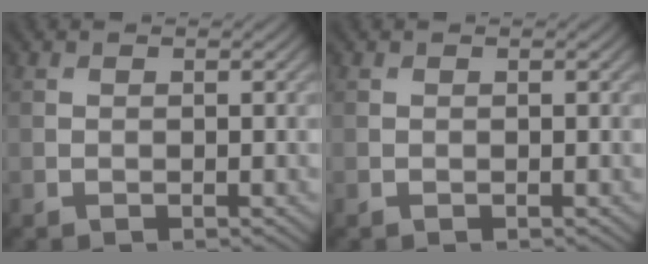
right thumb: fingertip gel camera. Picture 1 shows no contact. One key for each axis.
{"total": 0.0}